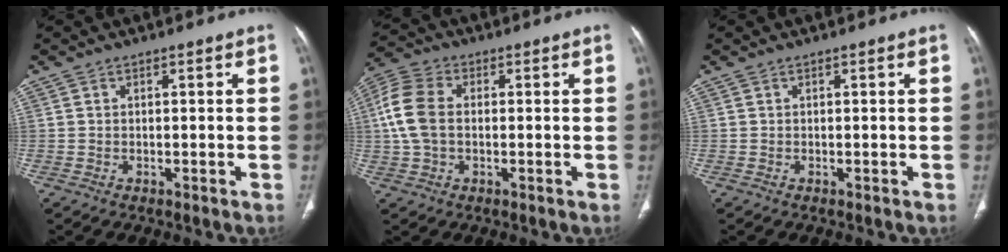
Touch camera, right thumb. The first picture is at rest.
{"total": 9.5, "force": [0.4, 6.3, 7.1], "torque": [-0.159, 0.021, 0.003]}
{"total": 0.0}